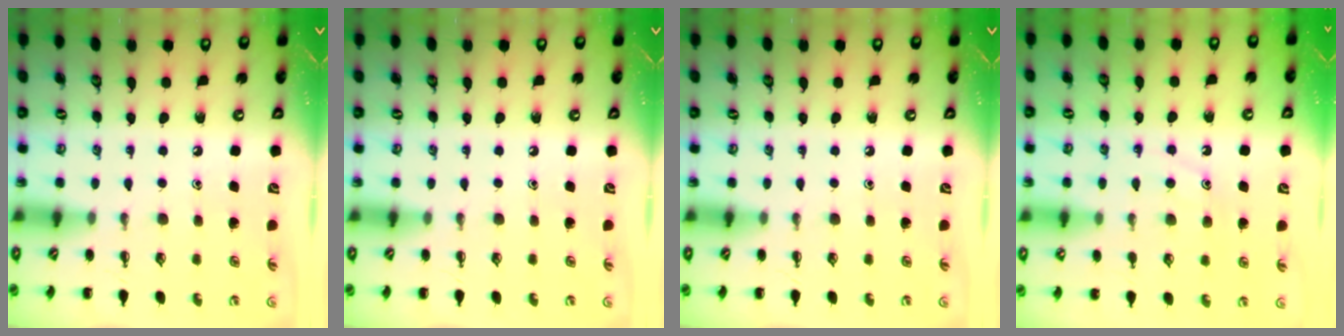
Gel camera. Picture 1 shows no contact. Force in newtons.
{"total": 0.0}
{"total": 0.0}
{"total": 10.7, "press": 10.7, "slide": 1.0}